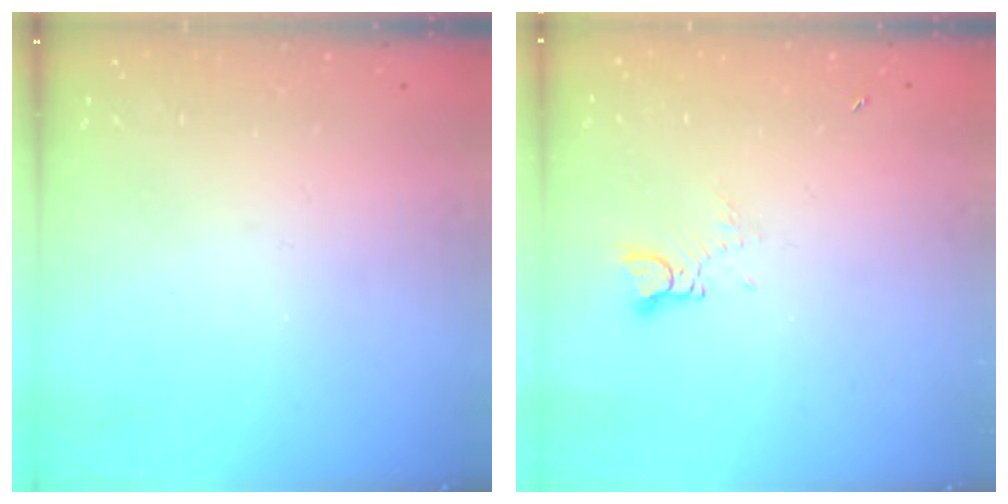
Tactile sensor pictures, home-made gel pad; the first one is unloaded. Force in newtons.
{"total": 2.1, "press": 2.0, "slide": 0.3}